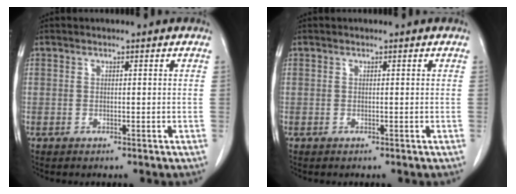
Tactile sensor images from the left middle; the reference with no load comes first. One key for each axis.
{"total": 0.0}